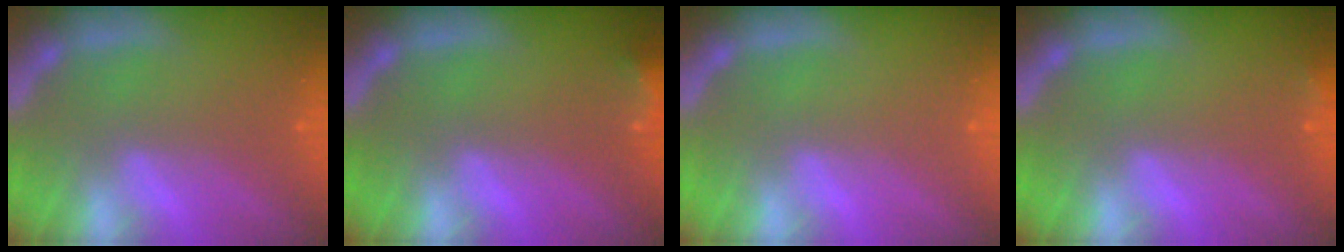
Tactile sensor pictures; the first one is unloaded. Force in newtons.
{"total": 3.0}
{"total": 0.0}
{"total": 0.9}